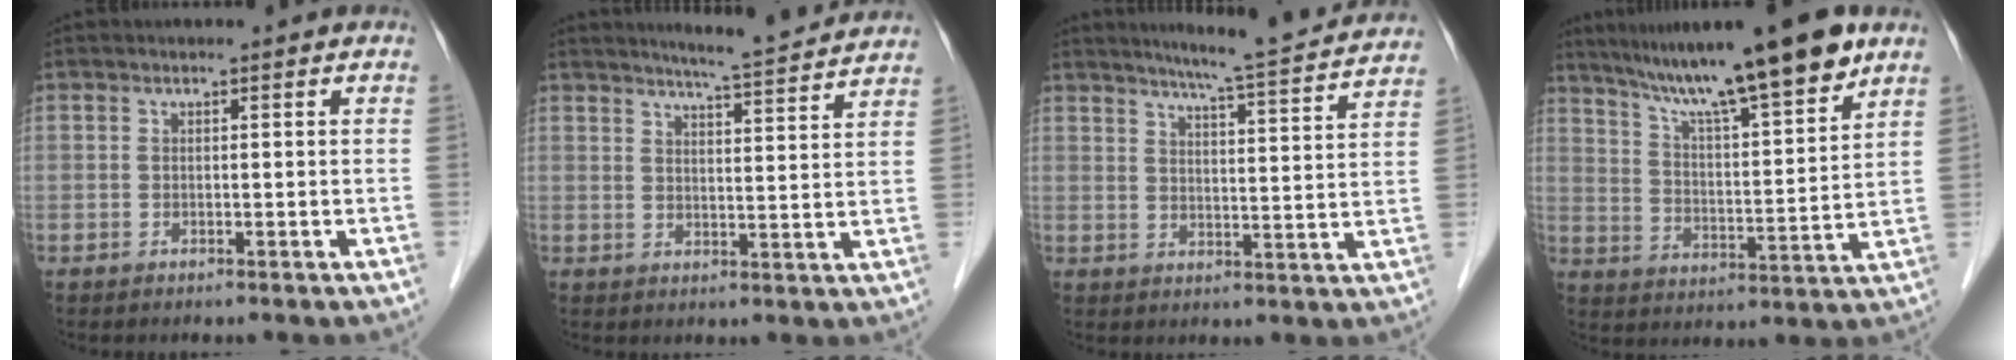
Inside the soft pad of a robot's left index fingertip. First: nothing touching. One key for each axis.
{"total": 9.8, "fx": 9.2, "fy": -0.6, "fz": 3.2, "tx": -0.061, "ty": 0.001, "tz": 0.118}
{"total": 13.9, "fx": 12.9, "fy": -0.4, "fz": 5.3, "tx": -0.086, "ty": -0.015, "tz": 0.160}
{"total": 17.0, "fx": 13.0, "fy": 0.5, "fz": 10.9, "tx": -0.175, "ty": 0.011, "tz": 0.212}